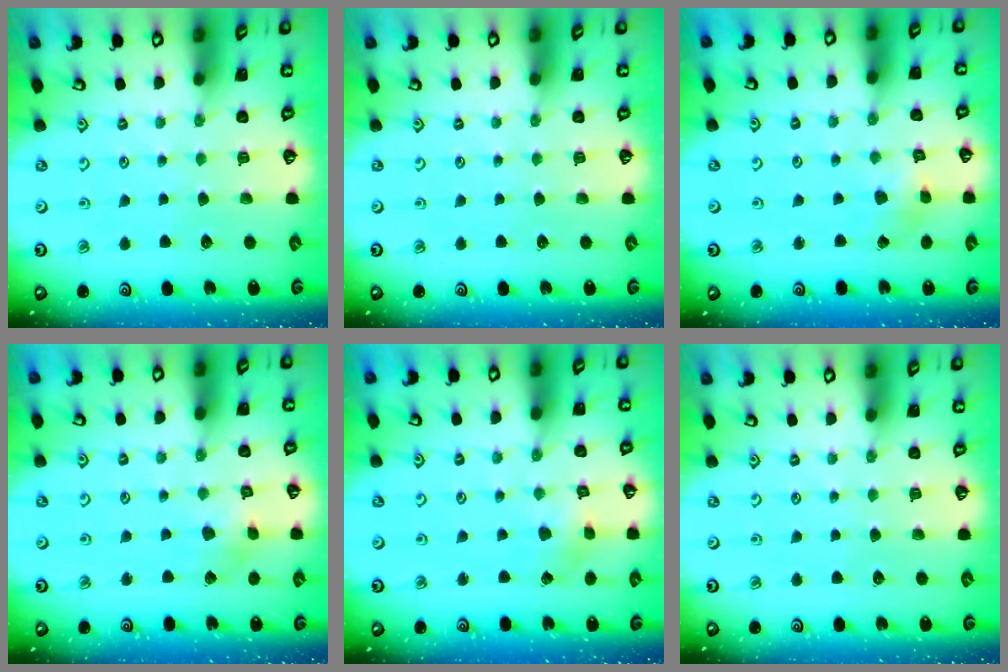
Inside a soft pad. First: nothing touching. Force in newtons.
{"total": 0.0}
{"total": 2.6, "press": 2.6, "slide": 0.1}
{"total": 3.8, "press": 3.8, "slide": 0.4}
{"total": 2.7, "press": 2.7, "slide": 0.3}
{"total": 0.0}